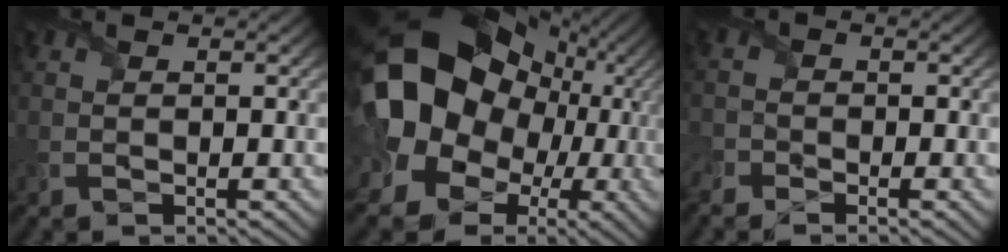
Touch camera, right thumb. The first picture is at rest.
{"total": 20.8, "force": [2.6, 16.9, 11.9], "torque": [-0.245, -0.019, 0.057]}
{"total": 2.1, "force": [-1.9, 0.8, 0.4], "torque": [-0.011, -0.005, -0.041]}